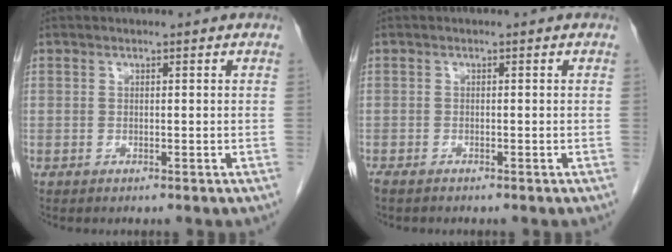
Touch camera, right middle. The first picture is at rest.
{"total": 1.4, "force": [-1.2, 0.4, 0.6], "torque": [-0.014, -0.004, -0.017]}